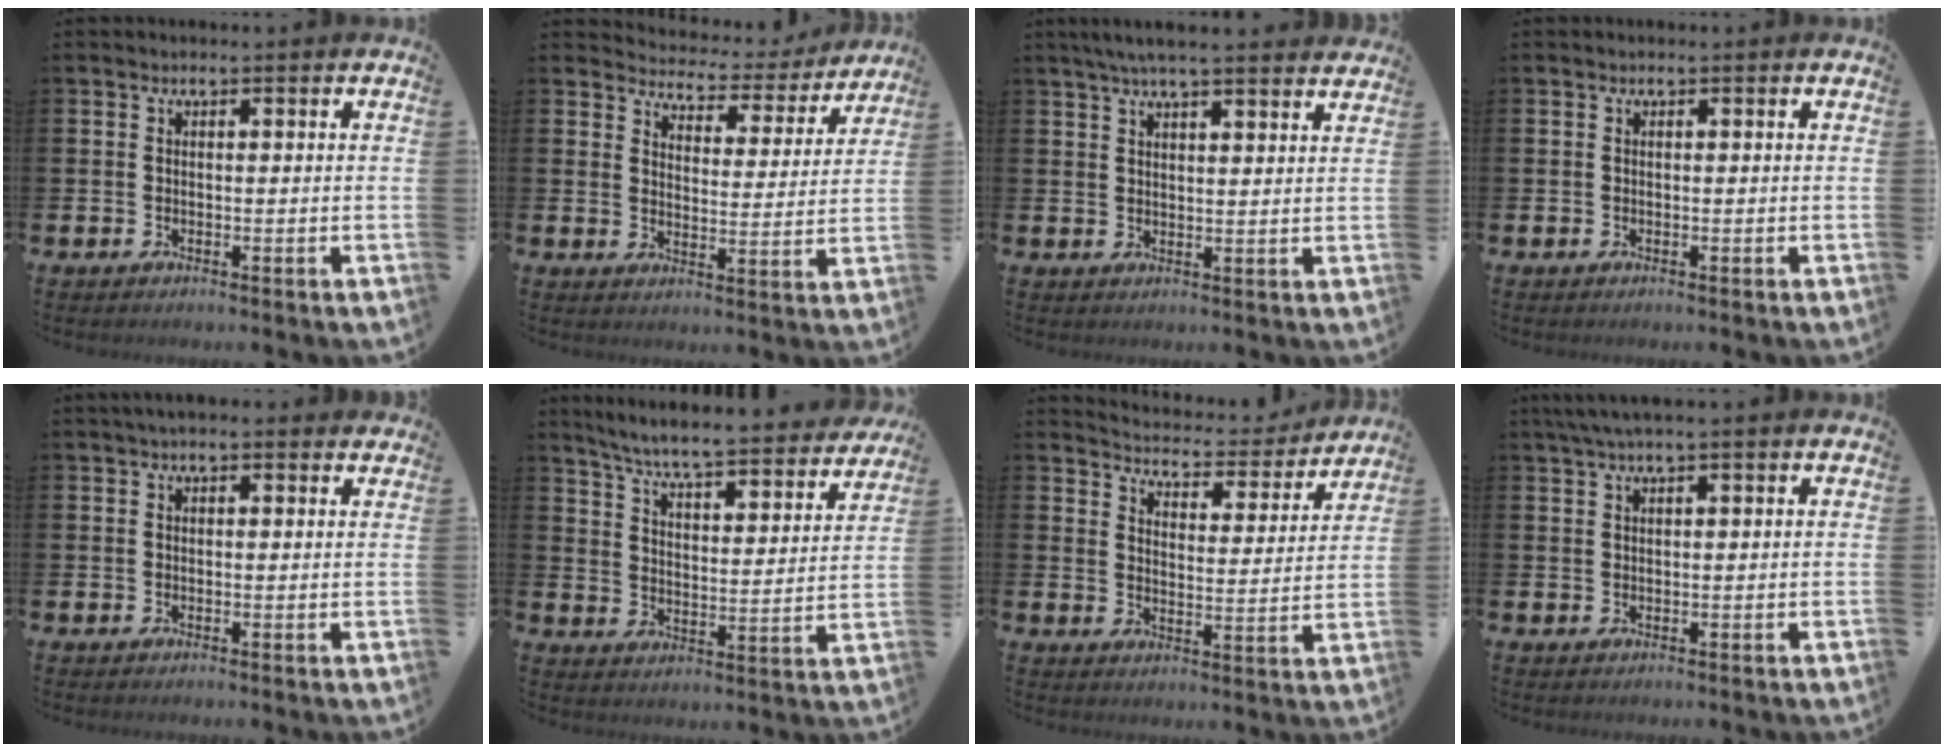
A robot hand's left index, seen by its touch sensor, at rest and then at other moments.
{"total": 4.3, "force": [4.1, 1.3, 0.1], "torque": [-0.017, -0.043, 0.063]}
{"total": 5.0, "force": [4.6, 0.1, 1.9], "torque": [-0.045, -0.011, 0.082]}
{"total": 0.0}
{"total": 1.7, "force": [1.4, 0.6, 0.8], "torque": [-0.015, 0.007, 0.024]}
{"total": 6.7, "force": [6.3, 0.1, 2.3], "torque": [-0.075, -0.051, 0.104]}
{"total": 5.2, "force": [5.1, 1.0, 0.4], "torque": [-0.025, -0.046, 0.082]}
{"total": 1.2, "force": [0.7, -0.1, 0.9], "torque": [-0.023, 0.004, 0.013]}